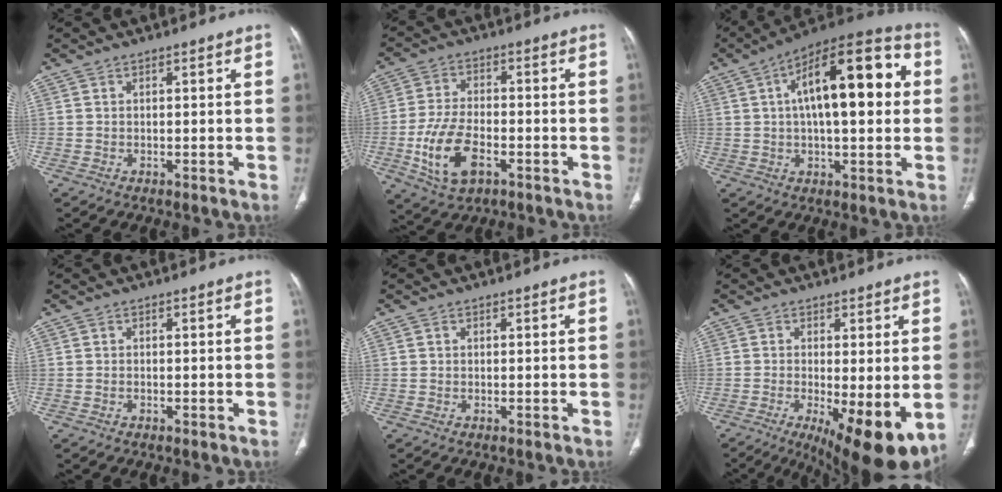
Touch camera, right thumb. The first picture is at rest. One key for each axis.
{"total": 11.4, "fx": -4.0, "fy": 6.1, "fz": 8.8, "tx": -0.178, "ty": 0.012, "tz": -0.068}
{"total": 20.7, "fx": 3.5, "fy": 8.3, "fz": 18.7, "tx": -0.265, "ty": 0.028, "tz": 0.043}
{"total": 0.0}
{"total": 0.0}
{"total": 12.8, "fx": -3.3, "fy": 3.9, "fz": 11.7, "tx": -0.163, "ty": -0.025, "tz": -0.039}